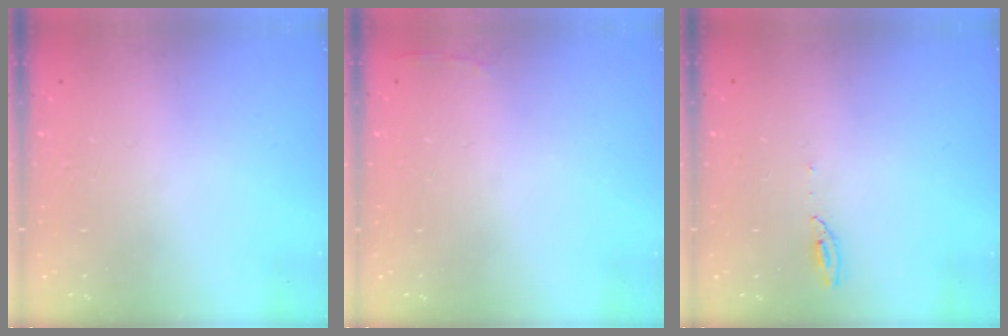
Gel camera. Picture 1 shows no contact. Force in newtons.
{"total": 2.8, "press": 2.6, "slide": 0.9}
{"total": 4.4, "press": 4.4, "slide": 0.1}